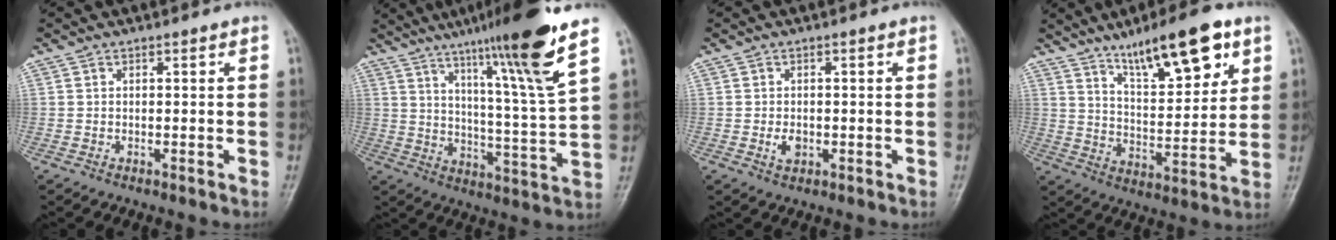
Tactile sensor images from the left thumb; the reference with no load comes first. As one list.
[{"total": 17.8, "force": [11.2, -0.3, 13.8], "torque": [-0.207, -0.056, 0.174]}, {"total": 2.2, "force": [-0.4, 1.5, 1.5], "torque": [-0.025, -0.001, -0.006]}, {"total": 15.7, "force": [9.5, 4.6, 11.6], "torque": [-0.156, -0.045, 0.158]}]